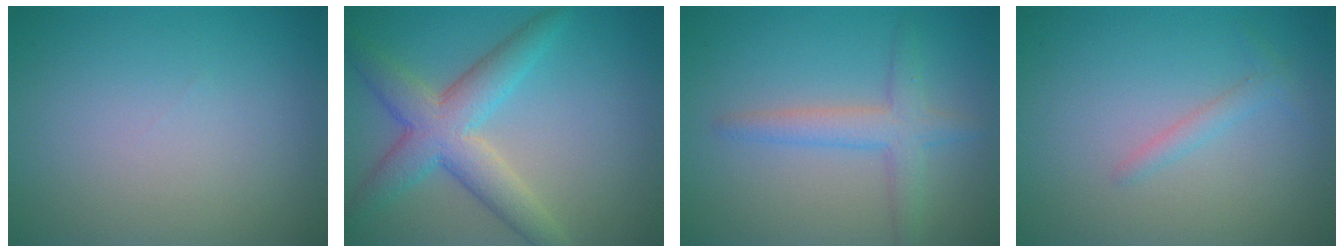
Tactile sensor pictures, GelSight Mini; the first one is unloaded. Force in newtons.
{"total": 5.8, "press": 5.8, "slide": 0.0}
{"total": 3.2, "press": 3.2, "slide": 0.1}
{"total": 1.2, "press": 1.2, "slide": 0.1}